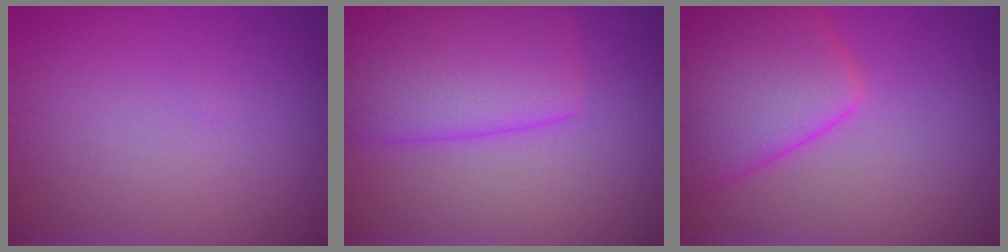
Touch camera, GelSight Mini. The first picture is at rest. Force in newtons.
{"total": 7.1, "press": 7.1, "slide": 0.3}
{"total": 7.8, "press": 7.8, "slide": 0.5}